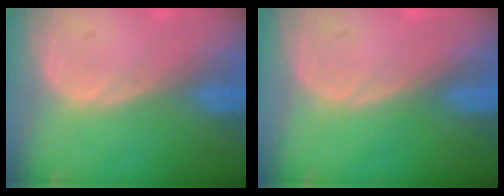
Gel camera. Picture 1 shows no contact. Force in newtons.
{"total": 0.0}